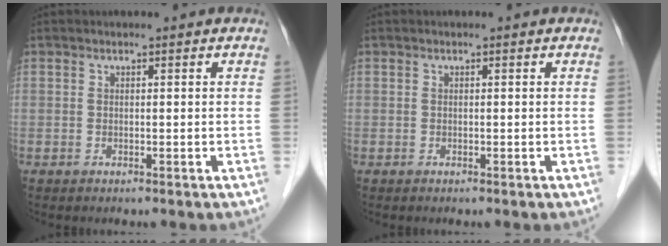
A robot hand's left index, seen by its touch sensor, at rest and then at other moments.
{"total": 0.0}